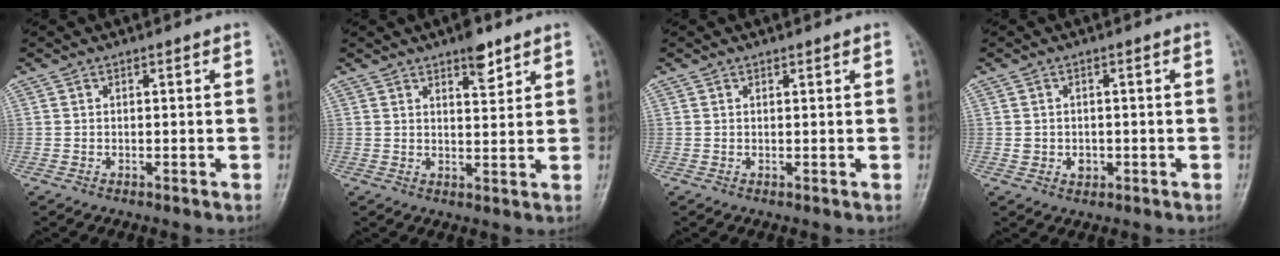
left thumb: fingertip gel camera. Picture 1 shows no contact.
{"total": 4.9, "force": [3.3, 1.7, 3.1], "torque": [-0.033, -0.021, 0.050]}
{"total": 0.7, "force": [0.6, 0.2, 0.4], "torque": [-0.007, -0.002, 0.009]}
{"total": 2.6, "force": [-0.4, 2.3, 1.2], "torque": [-0.008, 0.003, -0.001]}